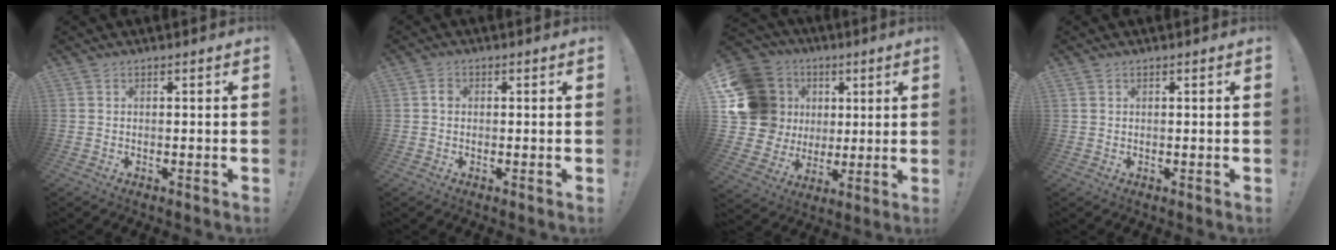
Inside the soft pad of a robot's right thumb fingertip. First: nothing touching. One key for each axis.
{"total": 1.7, "fx": -0.1, "fy": 1.4, "fz": 0.9, "tx": -0.012, "ty": 0.005, "tz": -0.004}
{"total": 20.1, "fx": 4.5, "fy": 17.2, "fz": 9.4, "tx": -0.195, "ty": -0.015, "tz": 0.121}
{"total": 0.7, "fx": 0.5, "fy": 0.5, "fz": 0.2, "tx": -0.006, "ty": 0.001, "tz": 0.010}